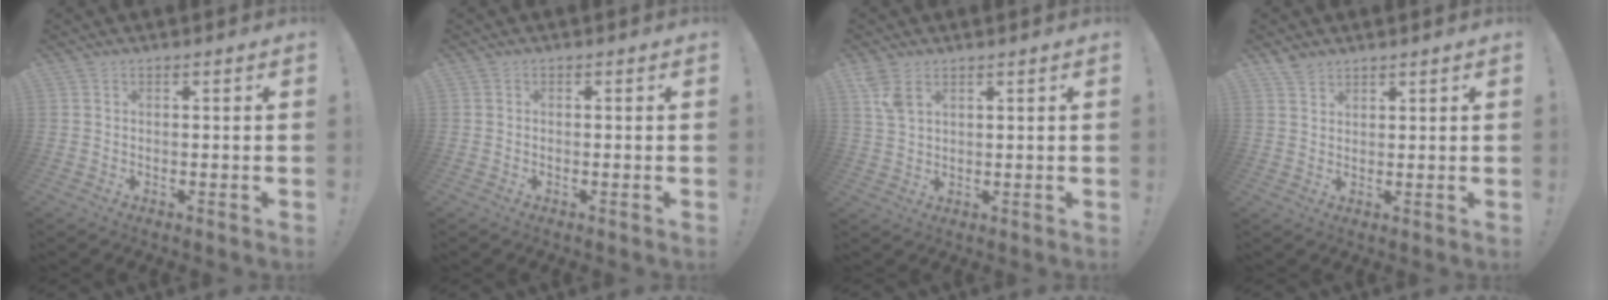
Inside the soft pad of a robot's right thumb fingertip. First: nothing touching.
{"total": 0.0}
{"total": 5.1, "force": [3.0, 2.3, 3.4], "torque": [-0.063, -0.011, 0.057]}
{"total": 3.1, "force": [2.7, 1.4, 0.7], "torque": [-0.010, -0.015, 0.052]}